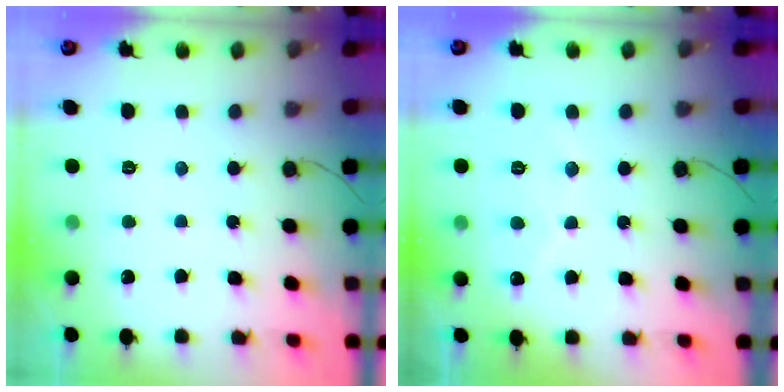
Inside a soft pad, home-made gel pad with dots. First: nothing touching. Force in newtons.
{"total": 3.9, "press": 3.8, "slide": 0.3}